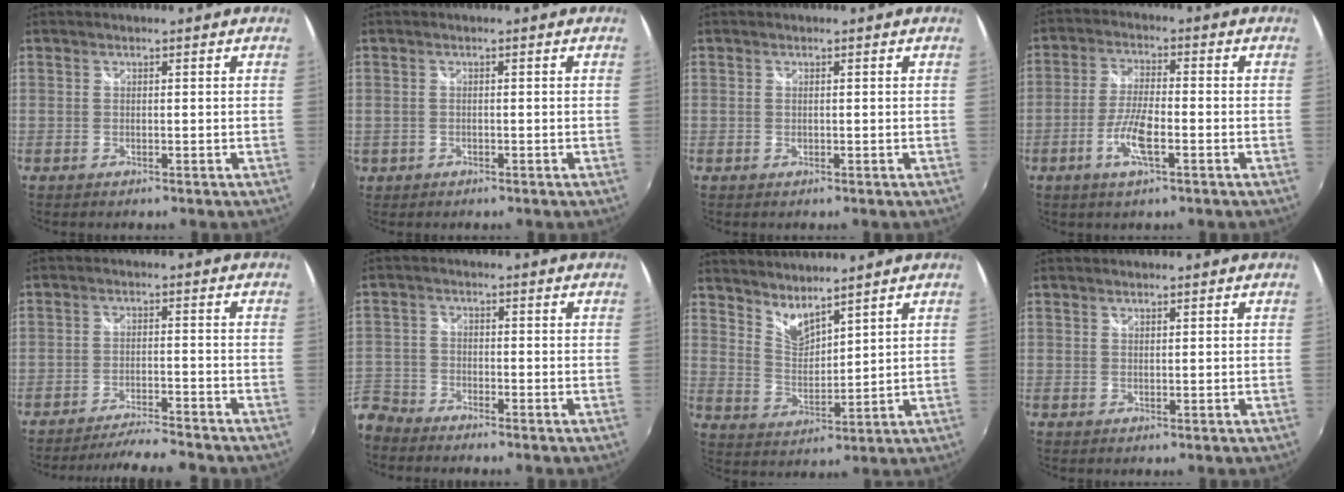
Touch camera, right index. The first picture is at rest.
{"total": 1.9, "force": [-0.4, 1.7, 0.7], "torque": [-0.016, -0.001, -0.002]}
{"total": 0.5, "force": [0.1, 0.2, 0.4], "torque": [-0.009, 0.000, 0.001]}
{"total": 7.2, "force": [-2.9, 1.7, 6.4], "torque": [-0.136, -0.003, -0.057]}
{"total": 9.2, "force": [-8.6, 0.1, 3.2], "torque": [-0.073, 0.004, -0.132]}
{"total": 7.8, "force": [-6.4, 4.4, 1.1], "torque": [-0.059, -0.002, -0.139]}
{"total": 6.5, "force": [5.7, 1.3, 2.7], "torque": [-0.044, -0.009, 0.109]}
{"total": 0.6, "force": [0.5, 0.1, 0.2], "torque": [-0.003, 0.000, 0.009]}